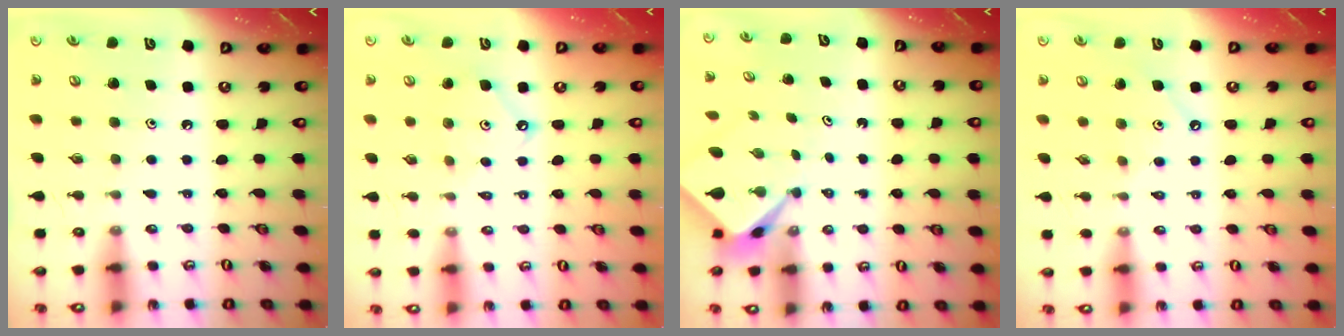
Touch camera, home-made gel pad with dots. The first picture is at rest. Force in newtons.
{"total": 5.5, "press": 5.4, "slide": 0.7}
{"total": 2.4, "press": 2.4, "slide": 0.2}
{"total": 2.1, "press": 2.1, "slide": 0.4}